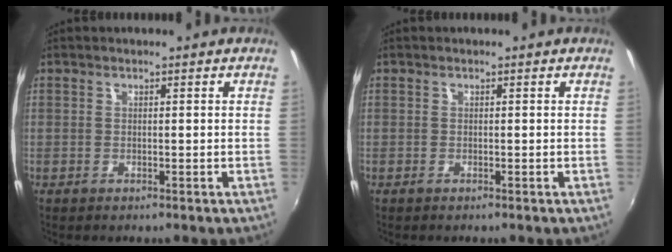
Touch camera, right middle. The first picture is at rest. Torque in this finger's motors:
{"motor_torque": [0.20, -0.26, 0.05, 0.00]}